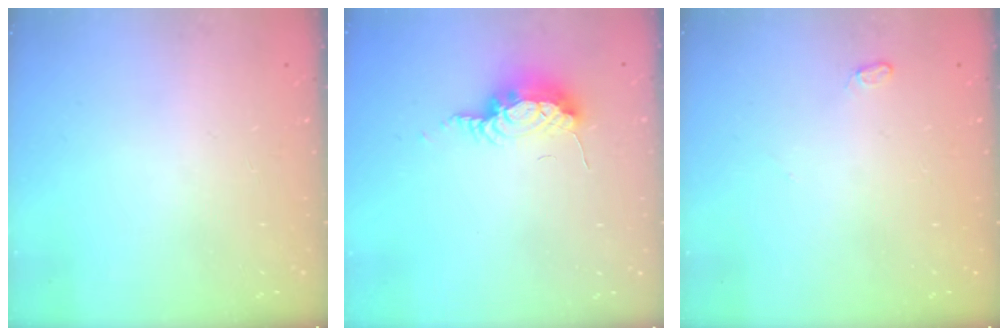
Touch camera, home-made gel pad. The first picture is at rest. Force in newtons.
{"total": 7.9, "press": 7.7, "slide": 1.8}
{"total": 3.5, "press": 3.5, "slide": 0.5}